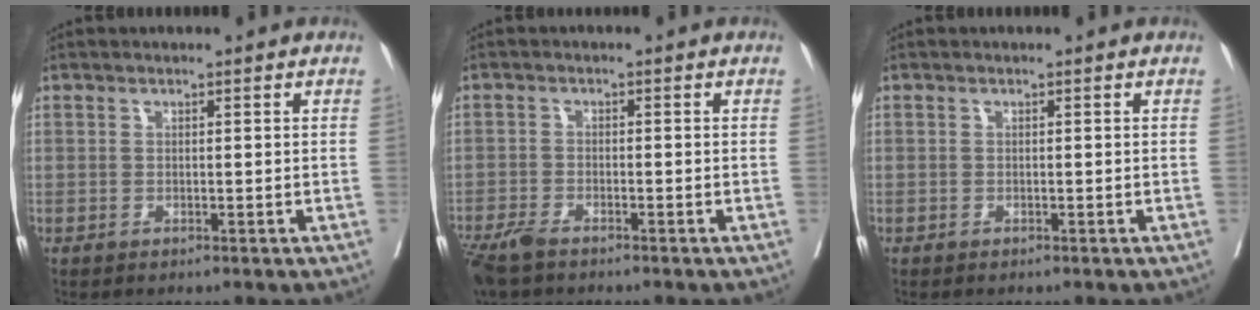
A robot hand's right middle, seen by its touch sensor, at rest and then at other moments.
{"total": 4.4, "force": [-3.5, 1.1, 2.3], "torque": [-0.045, -0.009, -0.065]}
{"total": 0.0}